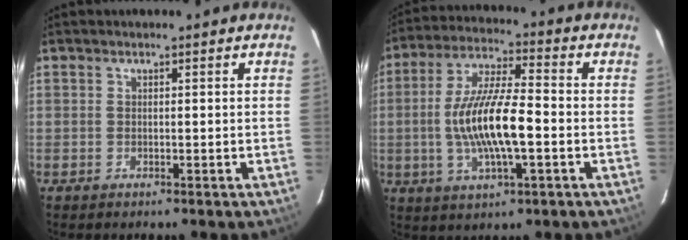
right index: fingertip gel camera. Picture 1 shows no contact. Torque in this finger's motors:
{"motor_torque": [0.65, -0.06, 0.40, 0.21]}